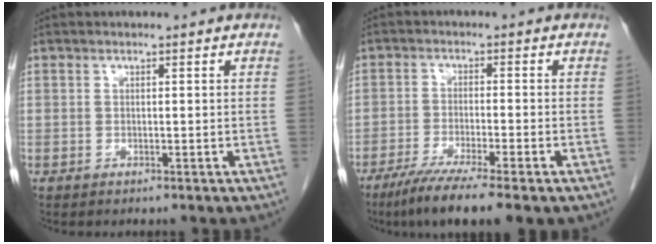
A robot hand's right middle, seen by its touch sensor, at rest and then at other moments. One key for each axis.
{"total": 8.3, "fx": -5.9, "fy": -0.1, "fz": 5.9, "tx": -0.102, "ty": -0.023, "tz": -0.097}